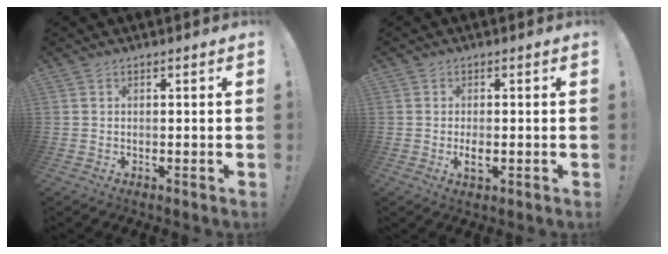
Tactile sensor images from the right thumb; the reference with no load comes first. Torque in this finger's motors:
{"motor_torque": [-0.04, 0.35, 0.49, -0.02, -0.04]}